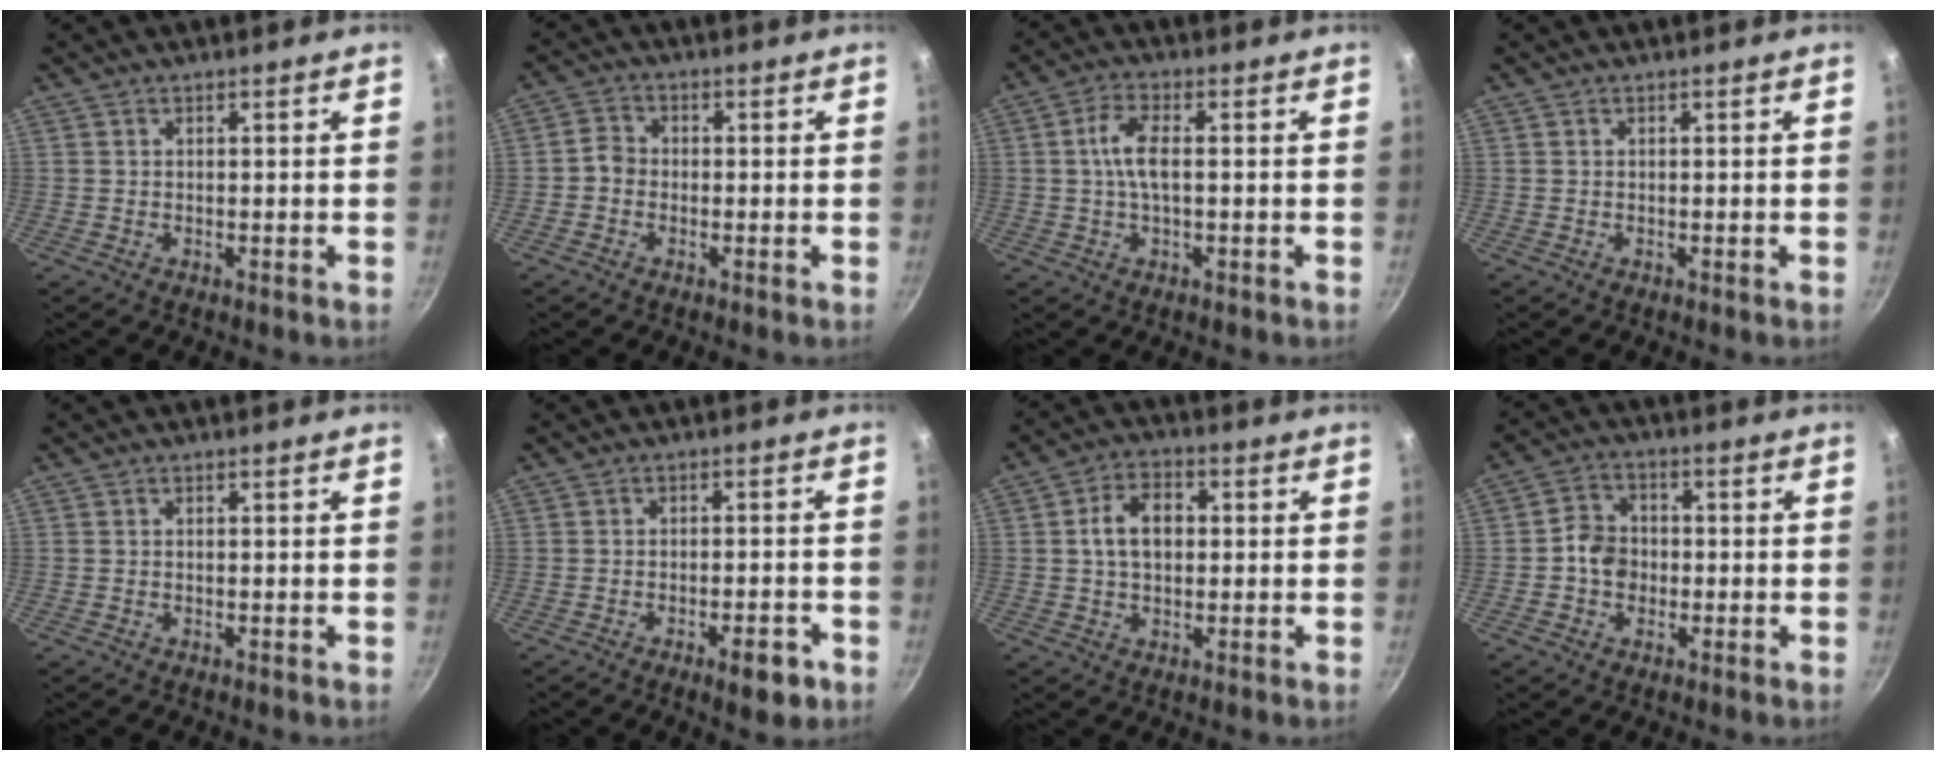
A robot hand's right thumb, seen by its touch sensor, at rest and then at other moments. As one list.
[{"total": 3.1, "force": [-1.0, 2.6, 1.3], "torque": [-0.017, 0.015, -0.029]}, {"total": 5.7, "force": [0.0, 2.2, 5.2], "torque": [-0.118, 0.012, -0.007]}, {"total": 0.0}, {"total": 0.0}, {"total": 5.9, "force": [-3.1, 2.2, 4.6], "torque": [-0.051, 0.022, -0.036]}, {"total": 7.8, "force": [0.8, 5.3, 5.7], "torque": [-0.079, 0.016, 0.005]}, {"total": 5.8, "force": [-1.1, 5.0, 2.9], "torque": [-0.024, 0.019, -0.029]}]